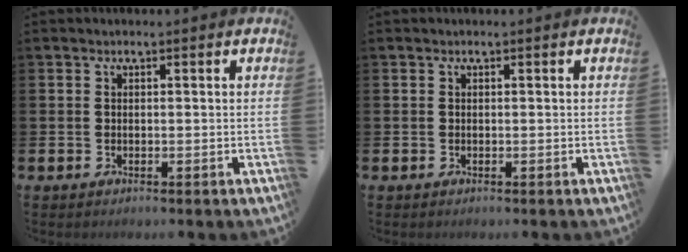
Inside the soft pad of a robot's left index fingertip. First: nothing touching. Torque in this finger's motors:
{"motor_torque": [-0.01, 0.01, 0.00, -0.01]}